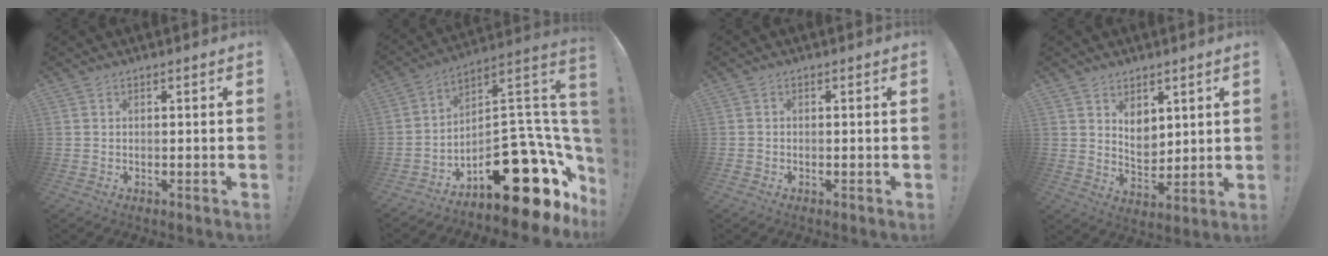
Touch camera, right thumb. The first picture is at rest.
{"total": 21.5, "force": [-8.6, 9.8, 17.1], "torque": [-0.188, 0.020, -0.129]}
{"total": 0.8, "force": [-0.5, 0.6, 0.2], "torque": [-0.007, 0.005, -0.007]}
{"total": 7.5, "force": [4.1, 5.5, 3.1], "torque": [-0.048, -0.028, 0.082]}